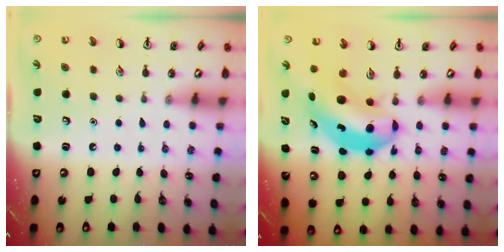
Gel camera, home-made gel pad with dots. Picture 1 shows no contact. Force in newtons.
{"total": 7.2, "press": 7.0, "slide": 1.9}